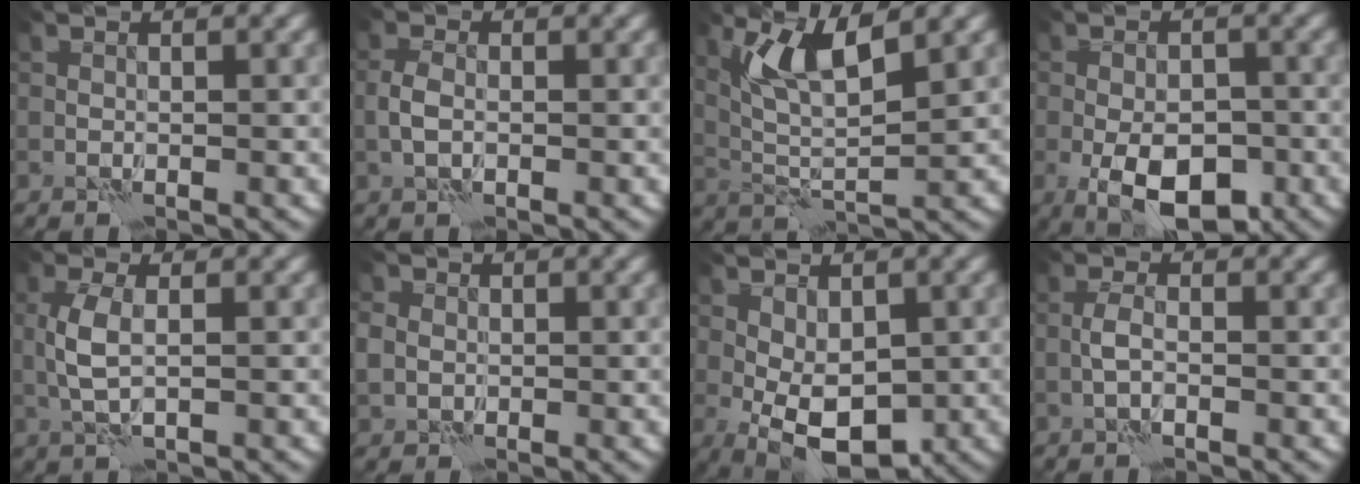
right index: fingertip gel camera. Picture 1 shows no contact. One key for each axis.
{"total": 2.0, "fx": -0.3, "fy": 1.2, "fz": 1.5, "tx": -0.036, "ty": 0.002, "tz": -0.011}
{"total": 5.3, "fx": 2.7, "fy": 1.3, "fz": 4.4, "tx": -0.095, "ty": -0.008, "tz": 0.052}
{"total": 7.3, "fx": -2.8, "fy": 3.7, "fz": 5.6, "tx": -0.092, "ty": -0.008, "tz": -0.048}
{"total": 3.1, "fx": 0.2, "fy": 1.2, "fz": 2.8, "tx": -0.071, "ty": -0.001, "tz": 0.006}
{"total": 3.1, "fx": 0.2, "fy": 2.8, "fz": 1.3, "tx": -0.032, "ty": 0.008, "tz": -0.005}
{"total": 6.3, "fx": -1.4, "fy": 3.5, "fz": 5.1, "tx": -0.096, "ty": -0.006, "tz": -0.025}
{"total": 1.5, "fx": -0.5, "fy": 0.4, "fz": 1.3, "tx": -0.030, "ty": 0.004, "tz": -0.015}